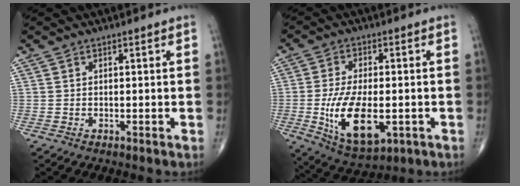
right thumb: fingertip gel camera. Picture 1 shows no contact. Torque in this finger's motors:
{"motor_torque": [0.45, 1.17, 0.96, 0.57, 0.42]}